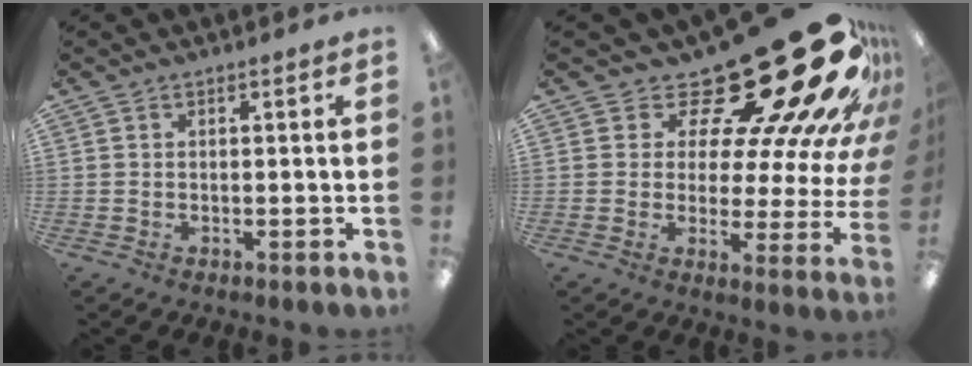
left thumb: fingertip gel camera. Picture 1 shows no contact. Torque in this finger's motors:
{"motor_torque": [2.57, 2.45, 1.36, -1.37, 0.05]}